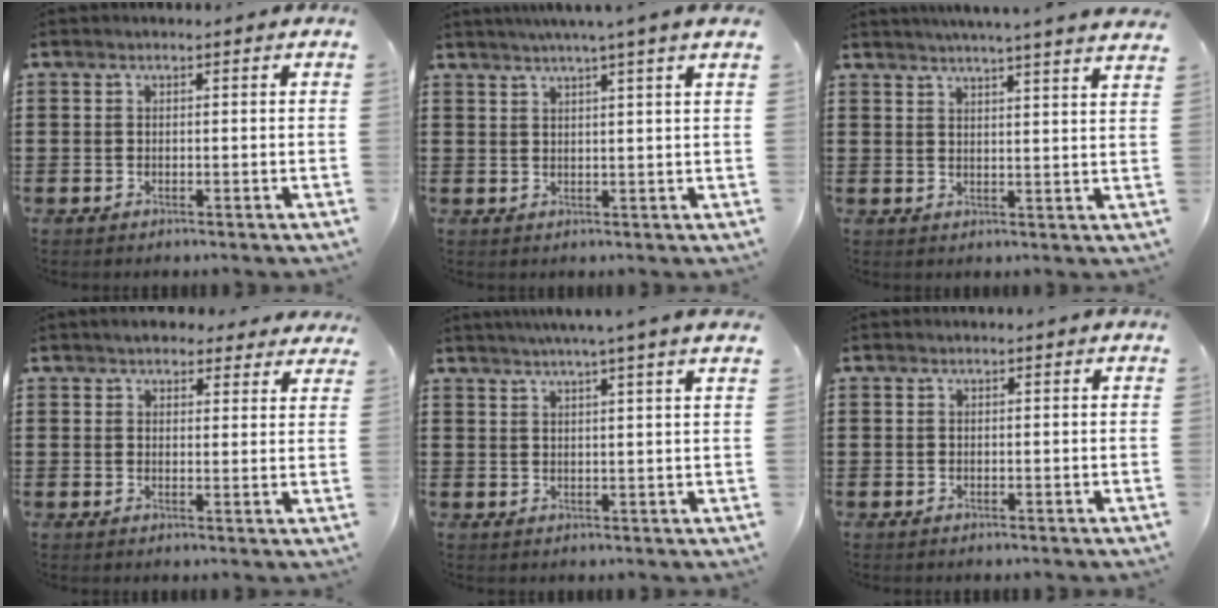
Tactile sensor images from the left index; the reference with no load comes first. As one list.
[{"total": 2.9, "force": [2.1, -1.0, 1.6], "torque": [-0.035, -0.004, 0.035]}, {"total": 3.9, "force": [3.6, -1.1, 0.9], "torque": [-0.030, -0.019, 0.061]}, {"total": 3.7, "force": [3.3, 1.3, 0.9], "torque": [-0.019, -0.005, 0.061]}, {"total": 3.2, "force": [2.5, -1.1, 1.7], "torque": [-0.037, -0.007, 0.040]}, {"total": 0.0}]